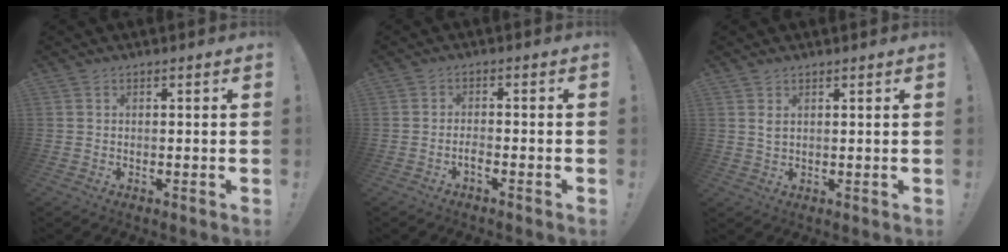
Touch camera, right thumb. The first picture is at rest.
{"total": 2.1, "force": [-1.5, 0.2, 1.4], "torque": [-0.022, -0.002, -0.027]}
{"total": 2.0, "force": [1.2, 1.1, 1.1], "torque": [-0.015, -0.004, 0.021]}